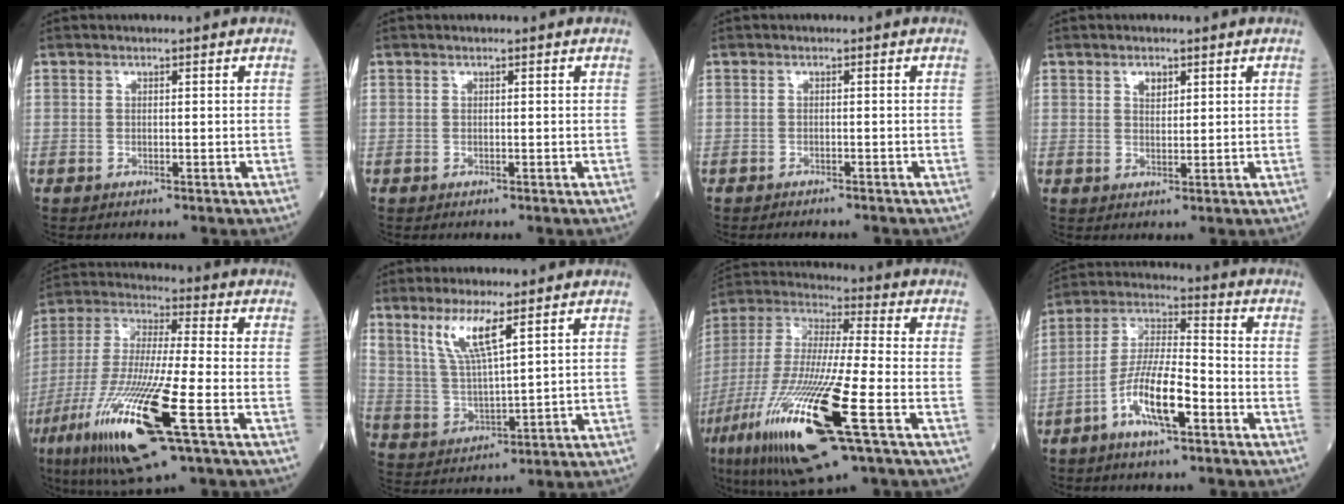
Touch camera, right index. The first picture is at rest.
{"total": 0.0}
{"total": 3.3, "force": [-3.2, 0.4, 0.9], "torque": [-0.008, -0.005, -0.040]}
{"total": 1.9, "force": [1.1, 1.0, 1.2], "torque": [-0.019, 0.000, 0.020]}
{"total": 20.2, "force": [-8.5, 1.8, 18.2], "torque": [-0.398, -0.044, -0.157]}
{"total": 7.8, "force": [4.7, 0.7, 6.1], "torque": [-0.132, -0.005, 0.101]}
{"total": 23.7, "force": [-9.7, 2.5, 21.5], "torque": [-0.462, -0.052, -0.175]}
{"total": 10.5, "force": [-4.9, 2.0, 9.0], "torque": [-0.183, 0.004, -0.095]}